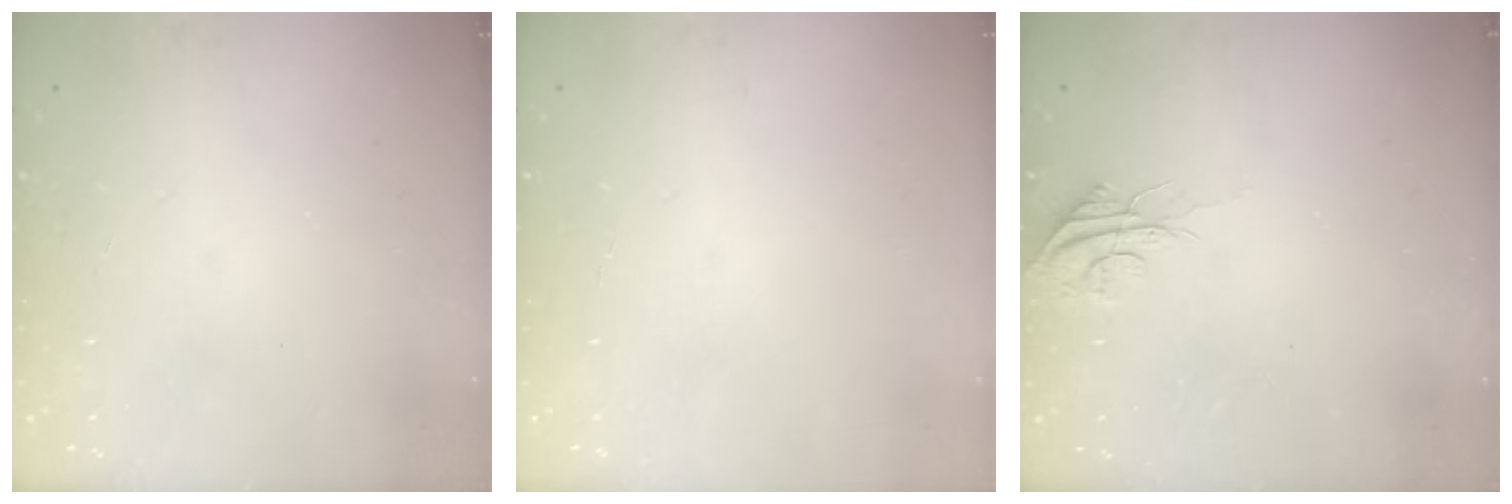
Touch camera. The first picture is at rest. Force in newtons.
{"total": 1.7, "press": 1.7, "slide": 0.1}
{"total": 5.5, "press": 5.5, "slide": 0.4}